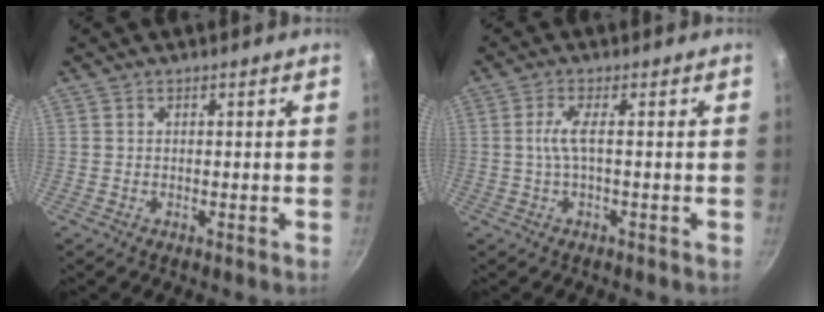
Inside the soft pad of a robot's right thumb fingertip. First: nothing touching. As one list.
[{"total": 3.2, "force": [-0.2, 0.3, 3.2], "torque": [-0.080, 0.004, -0.004]}]